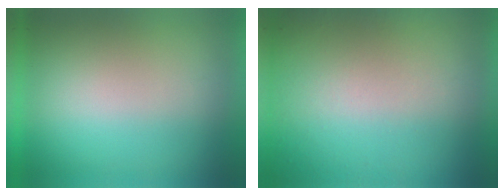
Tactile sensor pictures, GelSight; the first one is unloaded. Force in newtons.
{"total": 5.9}